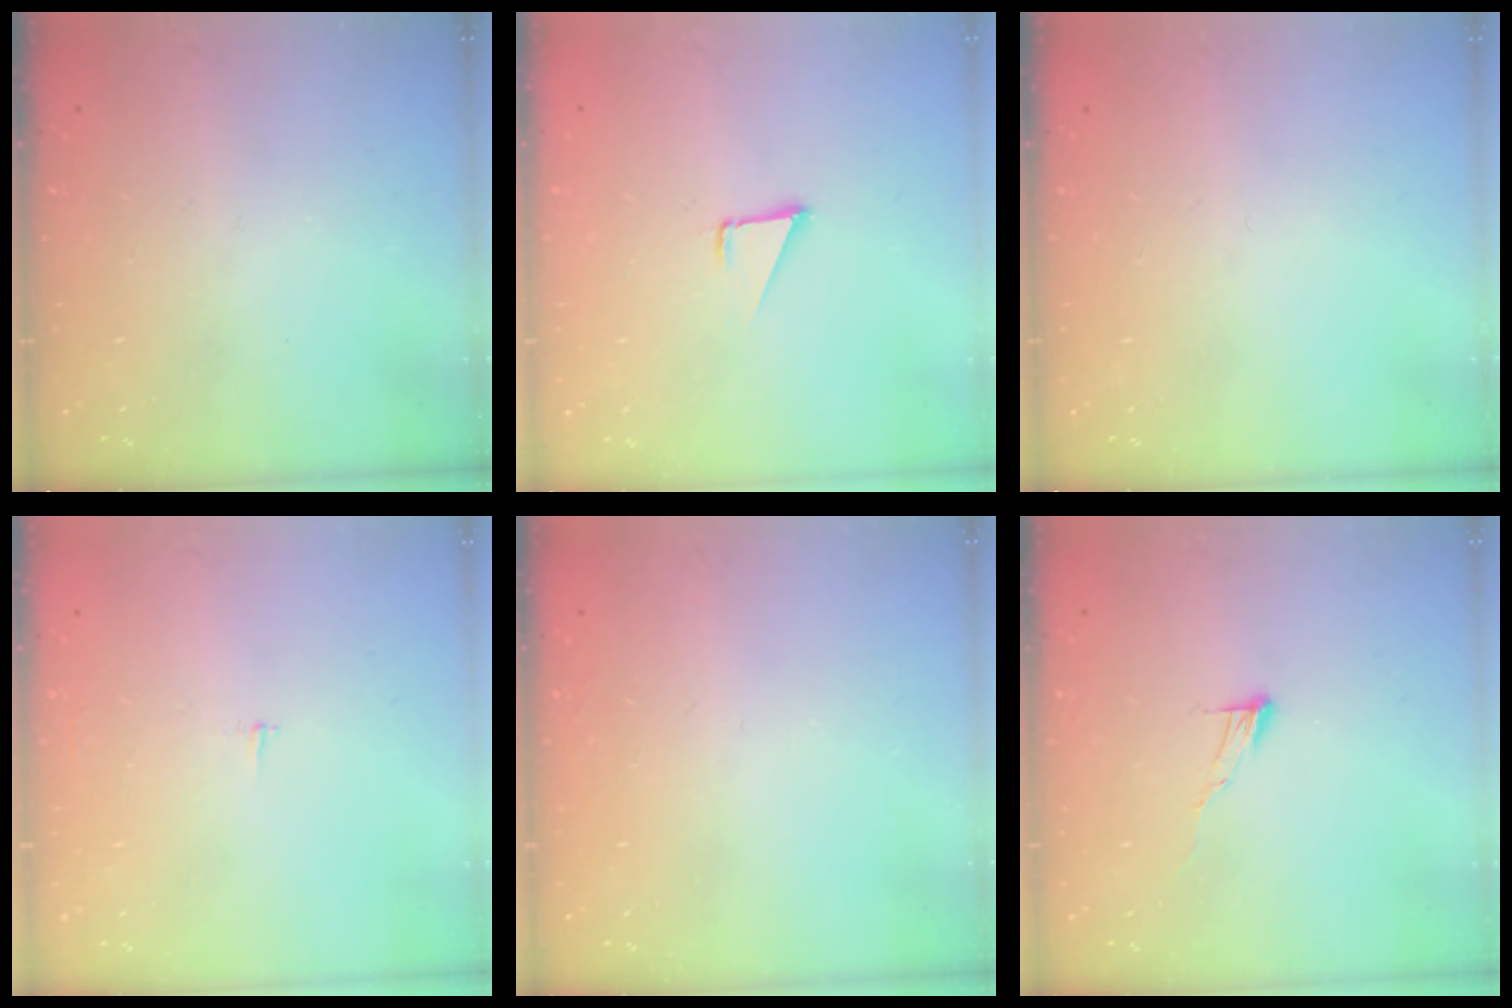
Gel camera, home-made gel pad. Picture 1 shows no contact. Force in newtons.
{"total": 1.6, "press": 1.5, "slide": 0.1}
{"total": 0.0}
{"total": 2.1, "press": 2.1, "slide": 0.2}
{"total": 1.5, "press": 1.5, "slide": 0.1}
{"total": 6.1, "press": 6.1, "slide": 0.3}